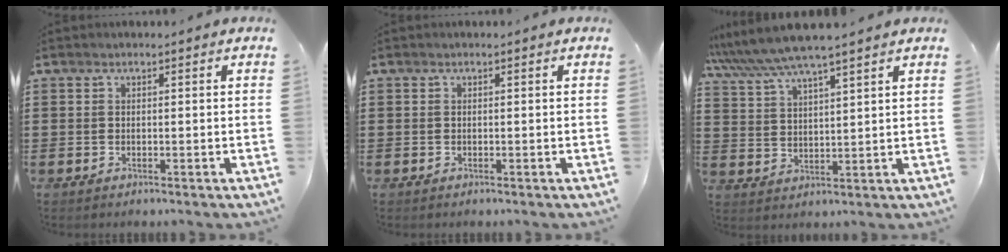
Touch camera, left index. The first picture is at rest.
{"total": 0.0}
{"total": 6.6, "force": [5.7, 0.2, 3.2], "torque": [-0.080, -0.023, 0.101]}